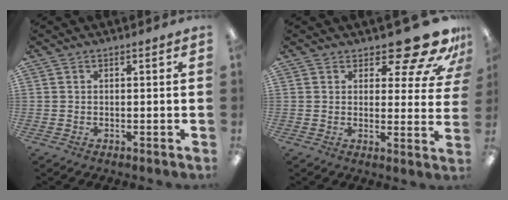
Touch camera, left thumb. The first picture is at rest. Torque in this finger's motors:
{"motor_torque": [1.09, 0.93, 0.31, -0.49, 0.09]}